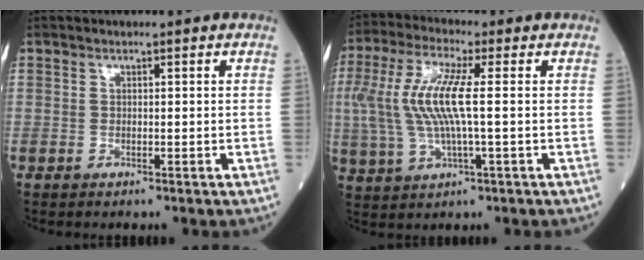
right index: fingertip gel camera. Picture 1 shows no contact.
{"total": 10.8, "force": [0.8, 1.8, 10.6], "torque": [-0.242, 0.013, 0.014]}